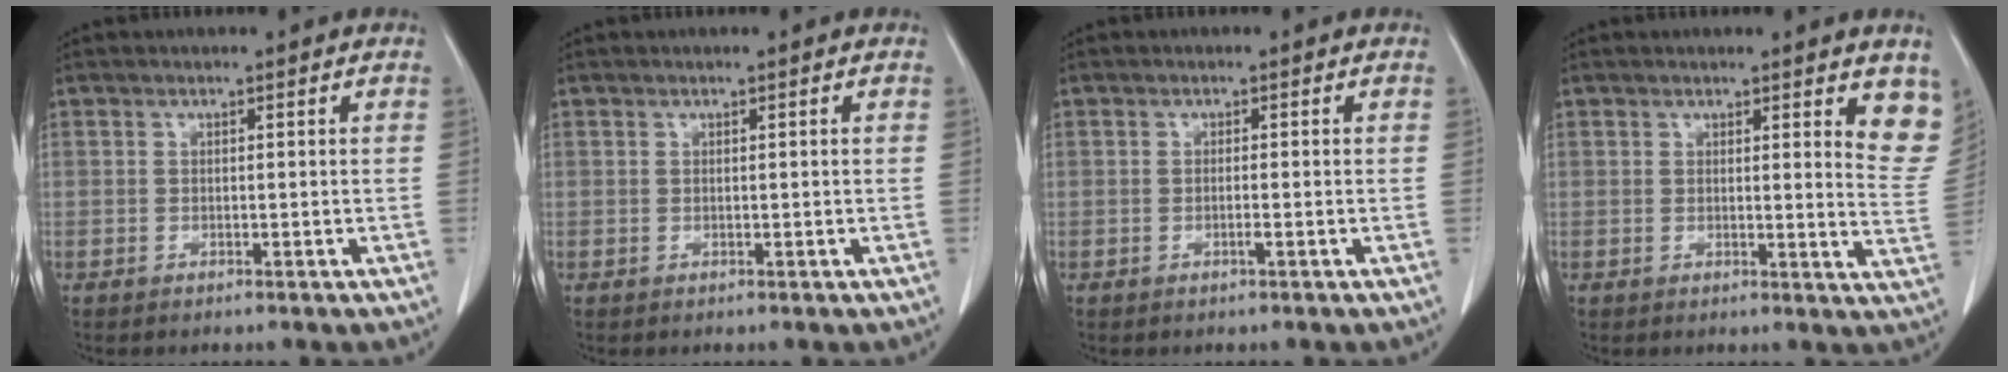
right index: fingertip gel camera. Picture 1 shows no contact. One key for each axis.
{"total": 0.0}
{"total": 1.2, "fx": -0.4, "fy": 0.2, "fz": 1.1, "tx": -0.023, "ty": 0.000, "tz": -0.006}
{"total": 7.1, "fx": 4.8, "fy": 1.9, "fz": 4.9, "tx": -0.049, "ty": -0.026, "tz": 0.040}